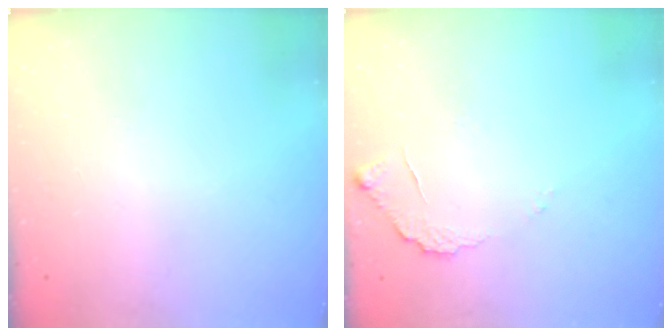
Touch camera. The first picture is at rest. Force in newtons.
{"total": 8.3, "press": 8.3, "slide": 0.3}